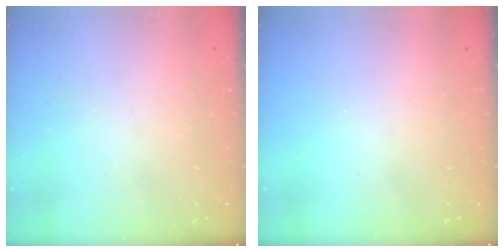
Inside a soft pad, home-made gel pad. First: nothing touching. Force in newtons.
{"total": 0.0}